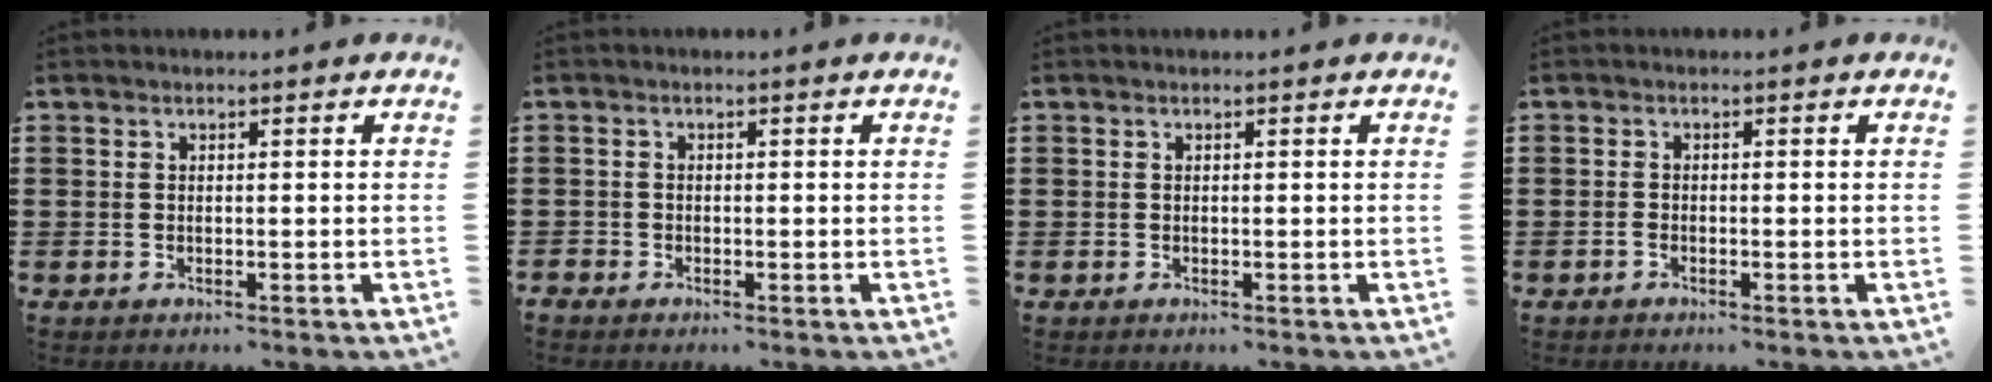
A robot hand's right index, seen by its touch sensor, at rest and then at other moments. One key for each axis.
{"total": 0.9, "fx": -0.7, "fy": 0.5, "fz": 0.0, "tx": -0.001, "ty": 0.003, "tz": -0.016}
{"total": 0.0}
{"total": 0.8, "fx": -0.6, "fy": 0.4, "fz": 0.4, "tx": -0.010, "ty": -0.003, "tz": -0.011}